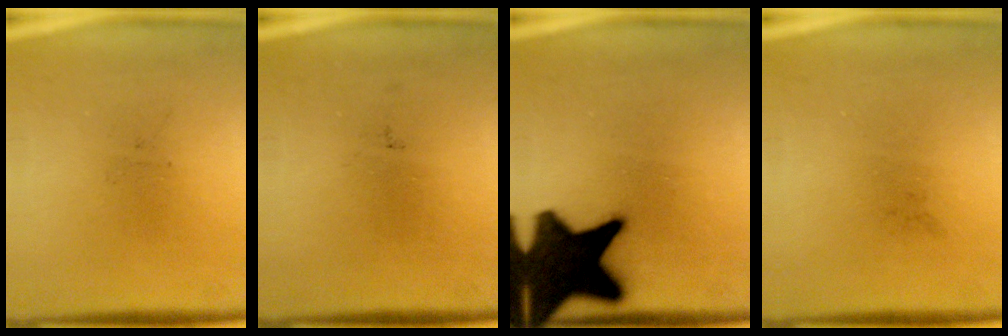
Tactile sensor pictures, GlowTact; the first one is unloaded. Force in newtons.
{"total": 0.0}
{"total": 18.0}
{"total": 0.0}